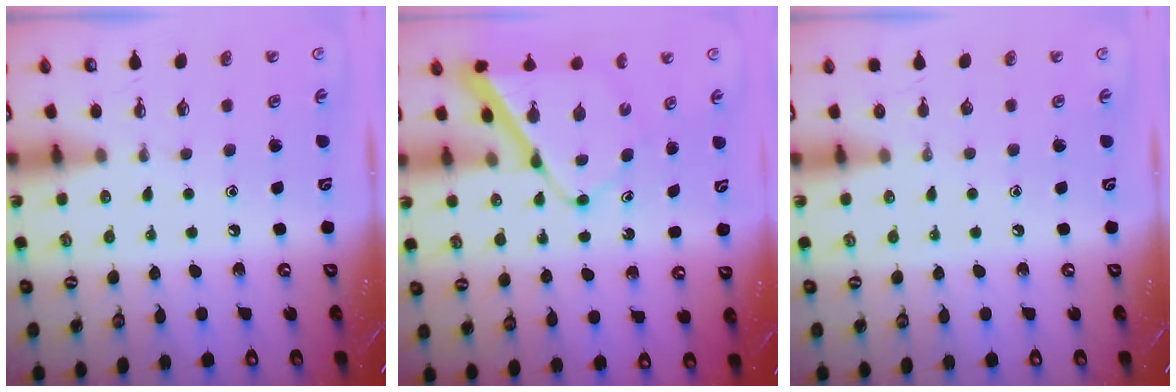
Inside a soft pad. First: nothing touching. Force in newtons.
{"total": 9.7, "press": 9.7, "slide": 0.9}
{"total": 0.0}